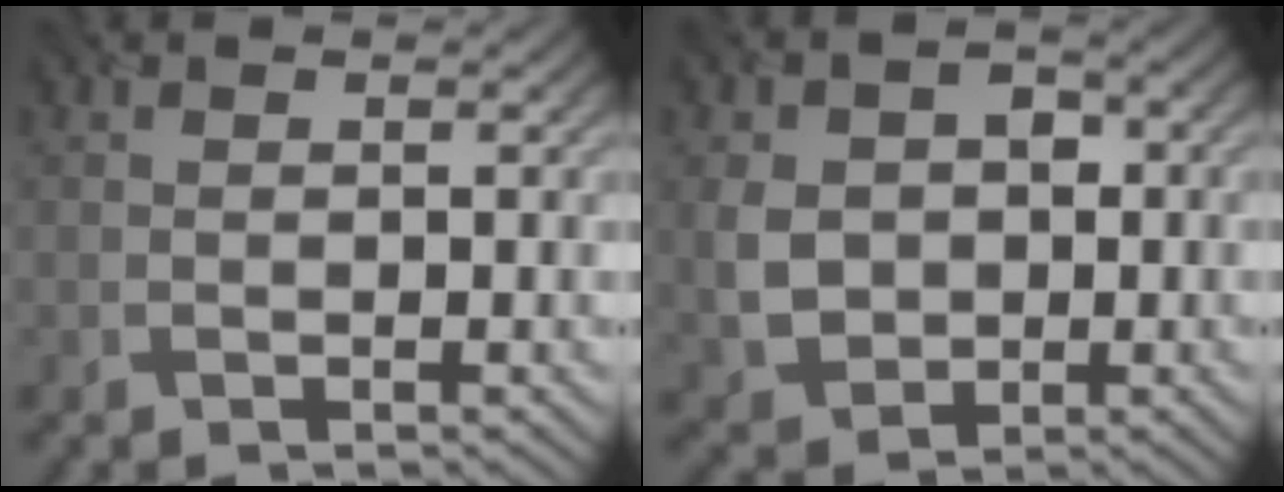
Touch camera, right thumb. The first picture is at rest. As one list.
[{"total": 5.6, "force": [0.0, 4.7, 3.0], "torque": [-0.066, -0.001, 0.000]}]